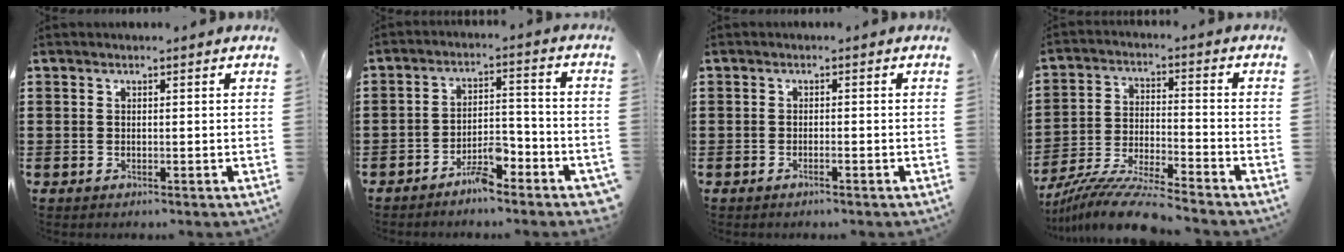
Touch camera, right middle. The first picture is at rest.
{"total": 5.7, "force": [-4.4, 1.6, 3.2], "torque": [-0.064, 0.012, -0.086]}
{"total": 0.9, "force": [-0.6, 0.0, 0.6], "torque": [-0.012, -0.003, -0.010]}
{"total": 9.2, "force": [-8.6, -0.1, 3.2], "torque": [-0.062, 0.002, -0.169]}